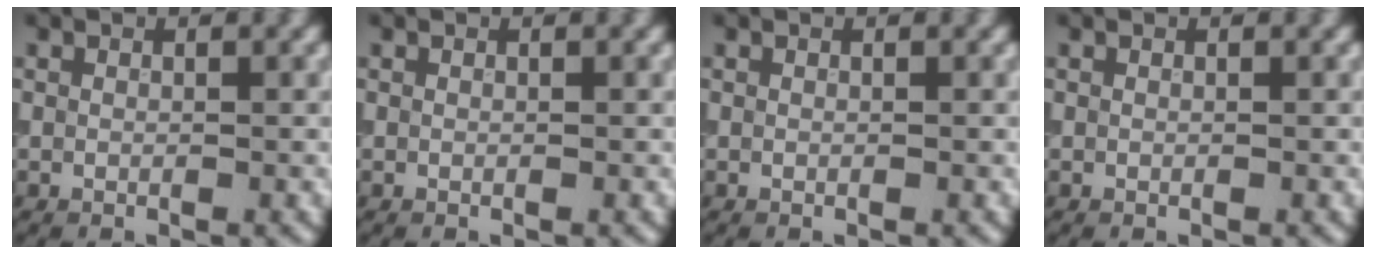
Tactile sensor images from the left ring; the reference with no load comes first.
{"total": 0.0}
{"total": 0.0}
{"total": 0.0}